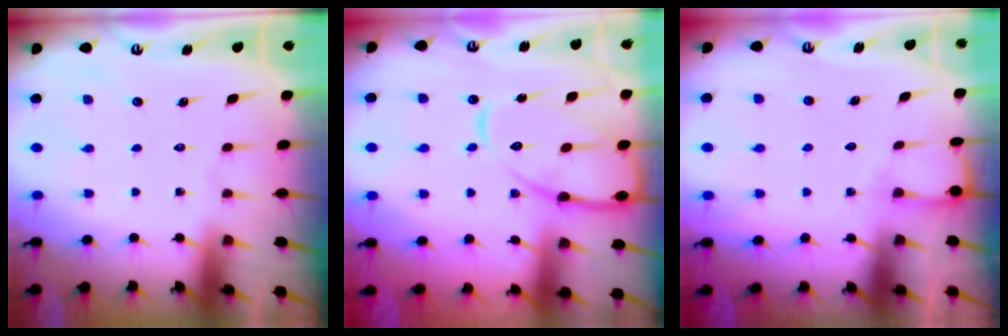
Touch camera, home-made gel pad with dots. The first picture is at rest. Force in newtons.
{"total": 14.9, "press": 14.8, "slide": 1.4}
{"total": 5.8, "press": 5.8, "slide": 0.5}